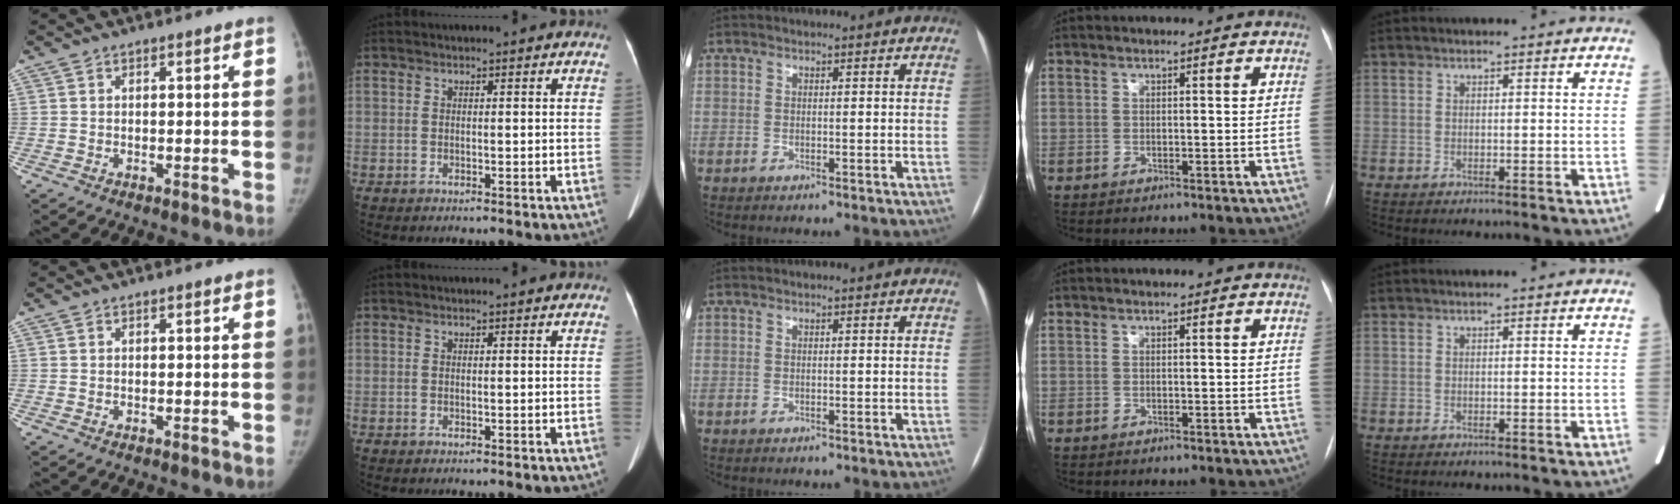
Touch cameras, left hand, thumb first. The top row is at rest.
{}